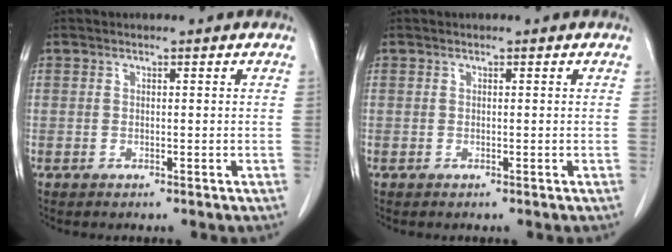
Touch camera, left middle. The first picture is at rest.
{"total": 0.0}